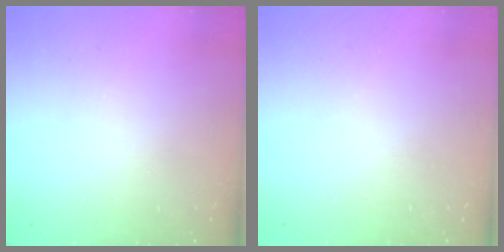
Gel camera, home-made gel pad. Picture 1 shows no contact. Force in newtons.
{"total": 0.0}